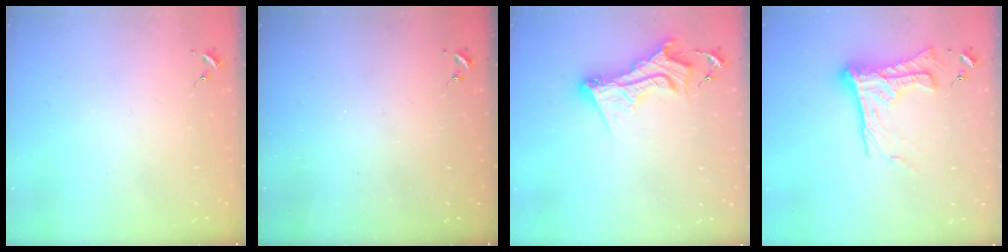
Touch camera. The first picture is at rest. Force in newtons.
{"total": 0.0}
{"total": 10.5, "press": 10.4, "slide": 1.1}
{"total": 16.4, "press": 16.3, "slide": 1.4}